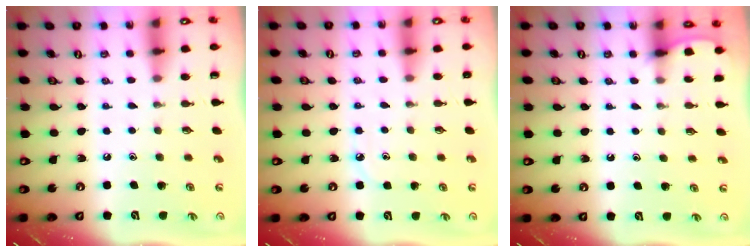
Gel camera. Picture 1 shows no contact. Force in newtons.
{"total": 4.4, "press": 4.4, "slide": 0.5}
{"total": 2.1, "press": 2.1, "slide": 0.3}